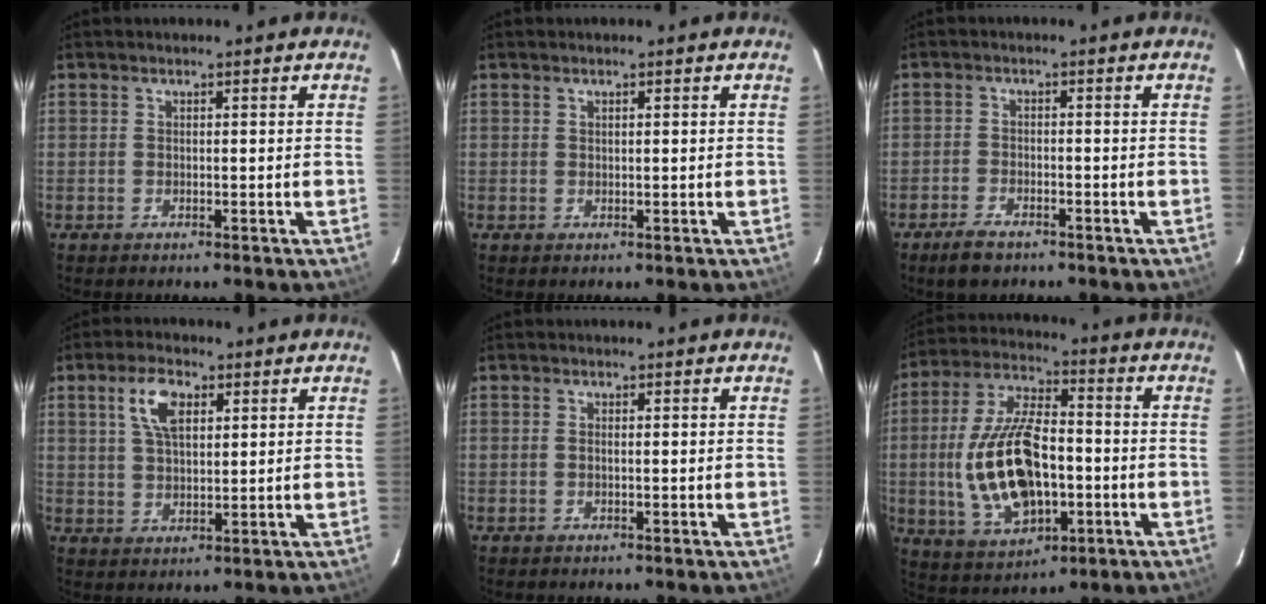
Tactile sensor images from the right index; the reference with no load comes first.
{"total": 0.6, "force": [0.3, 0.3, 0.3], "torque": [-0.006, 0.002, 0.007]}
{"total": 4.4, "force": [-3.3, 1.8, 2.2], "torque": [-0.058, -0.002, -0.060]}
{"total": 6.9, "force": [2.9, 3.3, 5.2], "torque": [-0.101, 0.013, 0.056]}
{"total": 0.6, "force": [0.0, 0.0, 0.6], "torque": [-0.012, 0.001, 0.000]}
{"total": 18.7, "force": [-2.9, 9.5, 15.9], "torque": [-0.332, 0.002, -0.035]}